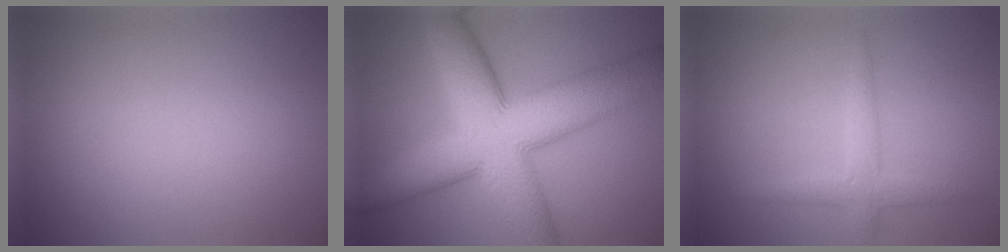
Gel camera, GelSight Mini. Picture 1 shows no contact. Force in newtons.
{"total": 12.5, "press": 12.5, "slide": 0.3}
{"total": 2.4, "press": 2.4, "slide": 0.0}